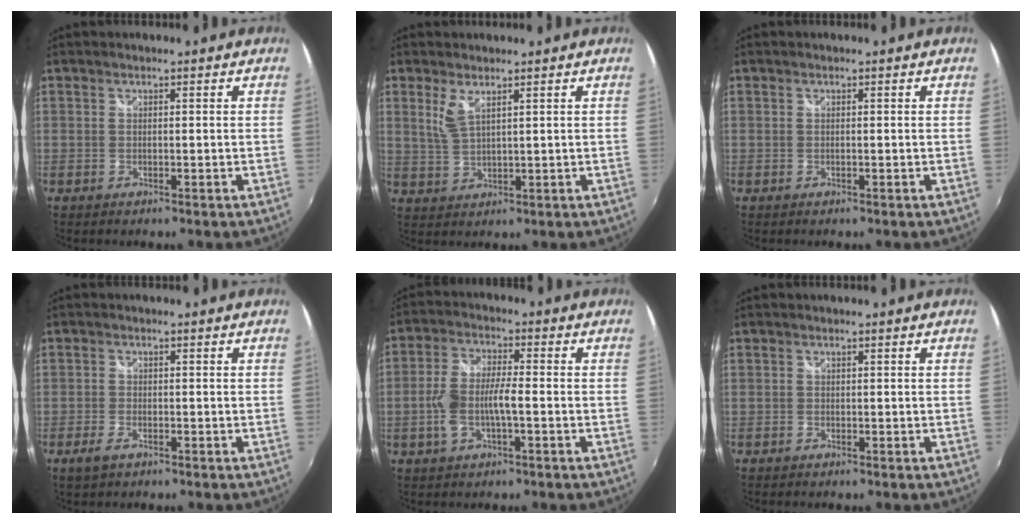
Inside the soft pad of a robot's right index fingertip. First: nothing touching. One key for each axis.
{"total": 3.6, "fx": 2.0, "fy": 1.0, "fz": 2.9, "tx": -0.060, "ty": -0.004, "tz": 0.042}
{"total": 0.0}
{"total": 3.0, "fx": -2.0, "fy": 1.3, "fz": 1.9, "tx": -0.048, "ty": -0.005, "tz": -0.039}
{"total": 7.7, "fx": -2.0, "fy": 2.9, "fz": 6.9, "tx": -0.146, "ty": 0.005, "tz": -0.037}
{"total": 0.0}